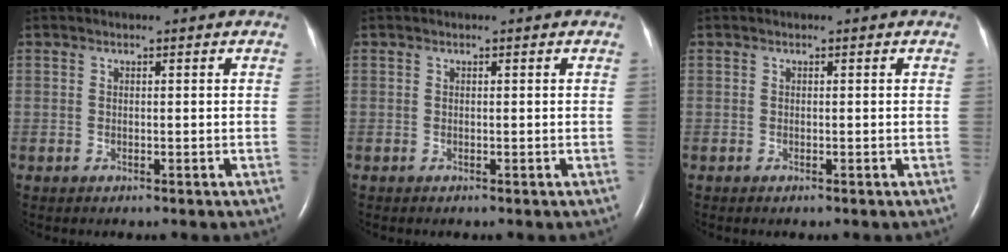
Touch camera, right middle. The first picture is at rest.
{"total": 0.0}
{"total": 0.0}